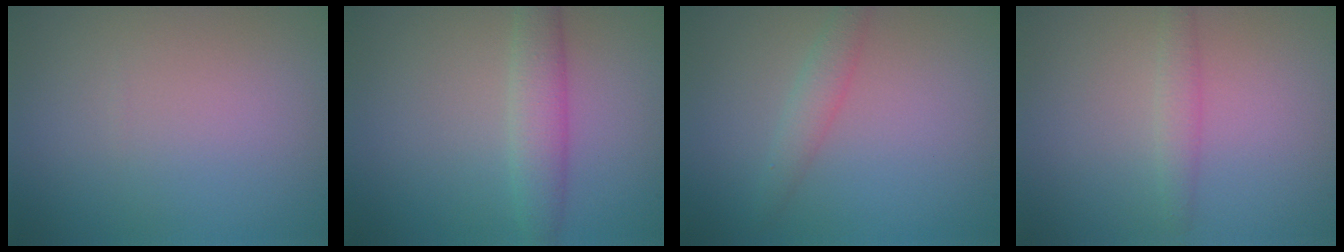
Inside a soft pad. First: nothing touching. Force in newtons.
{"total": 2.4, "press": 2.4, "slide": 0.2}
{"total": 1.8, "press": 1.8, "slide": 0.1}
{"total": 1.5, "press": 1.5, "slide": 0.1}